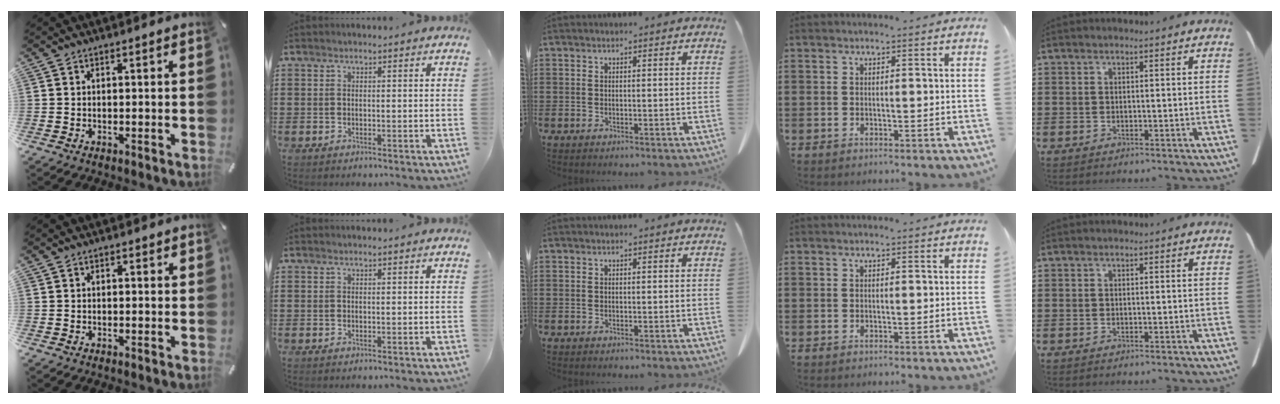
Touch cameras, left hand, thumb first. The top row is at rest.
{"thumb": {"total": 0.7, "force": [0.3, 0.6, 0.2], "torque": [-0.003, 0.002, 0.007]}}